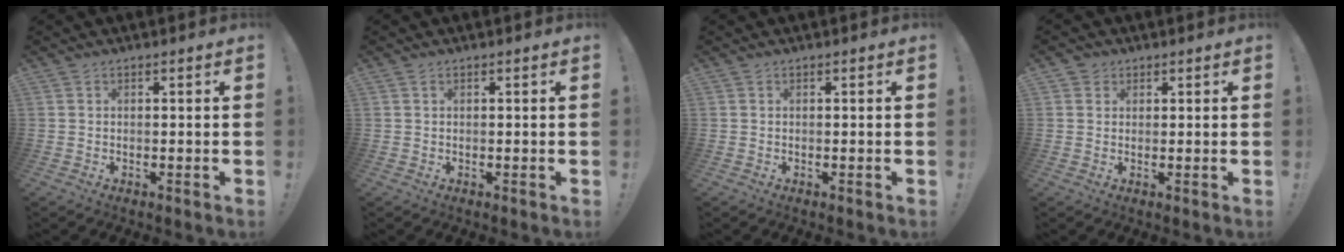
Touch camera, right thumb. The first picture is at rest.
{"total": 0.0}
{"total": 0.0}
{"total": 2.2, "force": [1.1, 1.9, 0.3], "torque": [-0.009, 0.001, 0.020]}